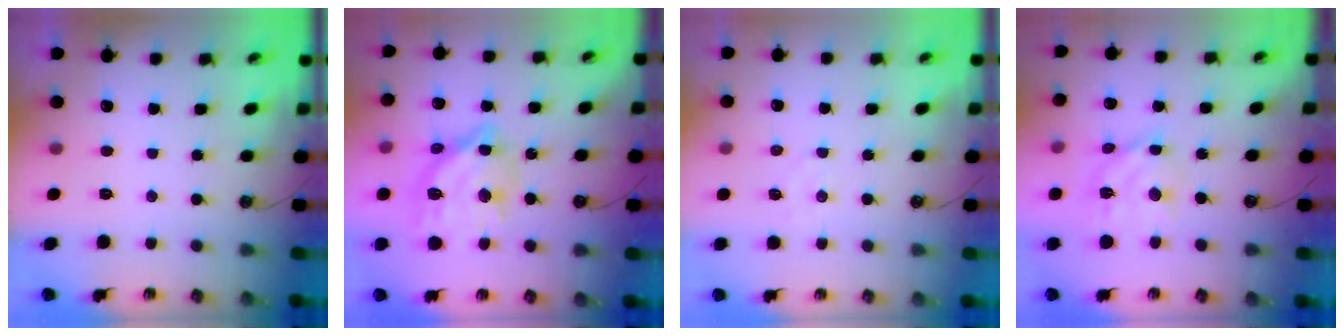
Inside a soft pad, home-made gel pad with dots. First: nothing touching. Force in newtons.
{"total": 15.2, "press": 15.1, "slide": 1.5}
{"total": 5.0, "press": 5.0, "slide": 0.7}
{"total": 12.4, "press": 12.4, "slide": 0.9}